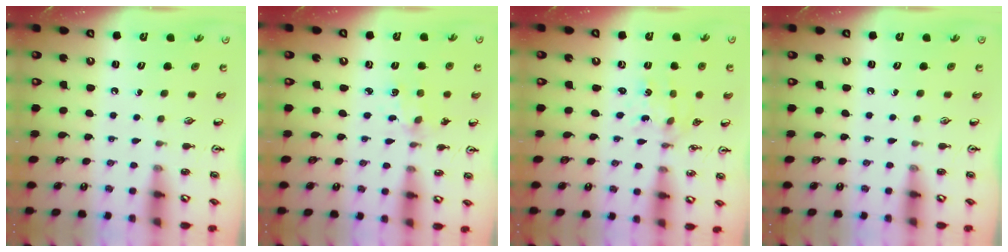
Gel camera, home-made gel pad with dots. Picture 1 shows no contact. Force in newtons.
{"total": 2.1, "press": 2.1, "slide": 0.3}
{"total": 0.9, "press": 0.9, "slide": 0.1}
{"total": 0.0}